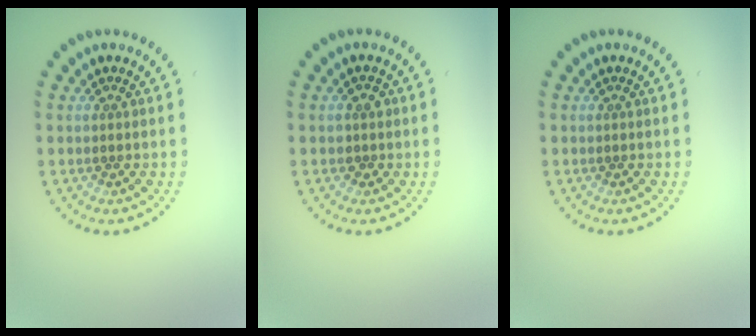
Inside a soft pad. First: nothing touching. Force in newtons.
{"total": 1.2, "press": 1.1, "slide": 0.5}
{"total": 0.0}